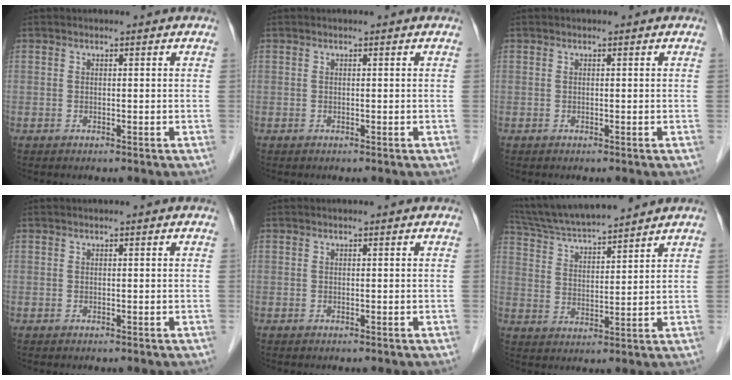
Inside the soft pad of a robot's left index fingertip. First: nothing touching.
{"total": 0.0}
{"total": 0.0}
{"total": 0.0}
{"total": 0.0}
{"total": 12.3, "force": [11.3, -0.1, 4.7], "torque": [-0.092, 0.018, 0.203]}